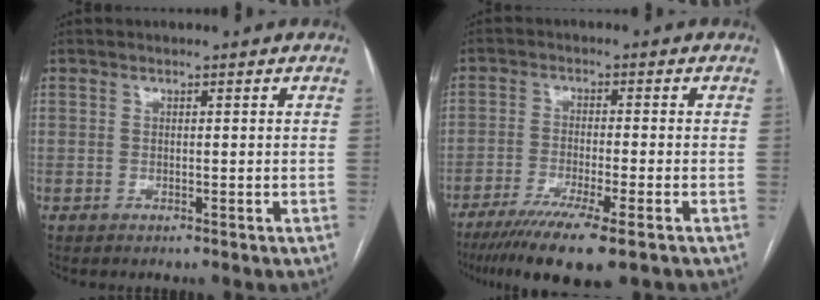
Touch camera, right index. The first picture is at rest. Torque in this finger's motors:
{"motor_torque": [0.42, -0.44, 0.63, 0.16]}